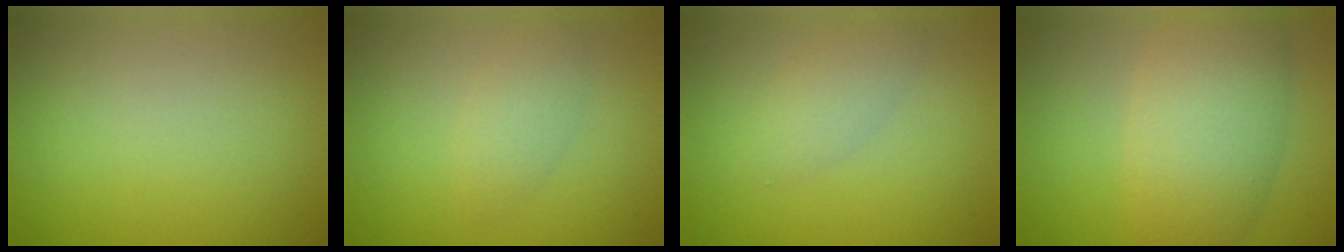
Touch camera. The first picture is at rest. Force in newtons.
{"total": 2.0, "press": 2.0, "slide": 0.1}
{"total": 2.2, "press": 2.2, "slide": 0.1}
{"total": 7.4, "press": 7.4, "slide": 0.2}